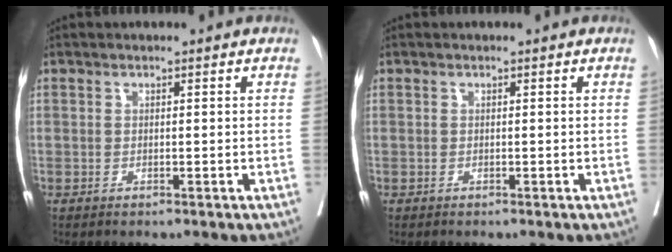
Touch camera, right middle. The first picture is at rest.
{"total": 0.0}